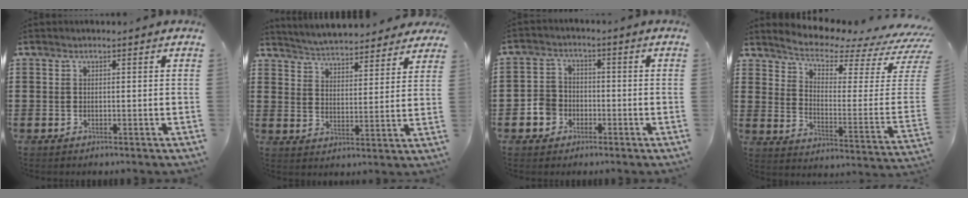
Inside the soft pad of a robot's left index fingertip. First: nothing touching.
{"total": 4.6, "force": [4.6, 0.1, 0.2], "torque": [-0.029, -0.031, 0.076]}
{"total": 4.2, "force": [-1.9, 3.4, 1.3], "torque": [-0.039, 0.008, -0.041]}
{"total": 4.9, "force": [4.4, 0.4, 2.1], "torque": [-0.052, -0.057, 0.065]}